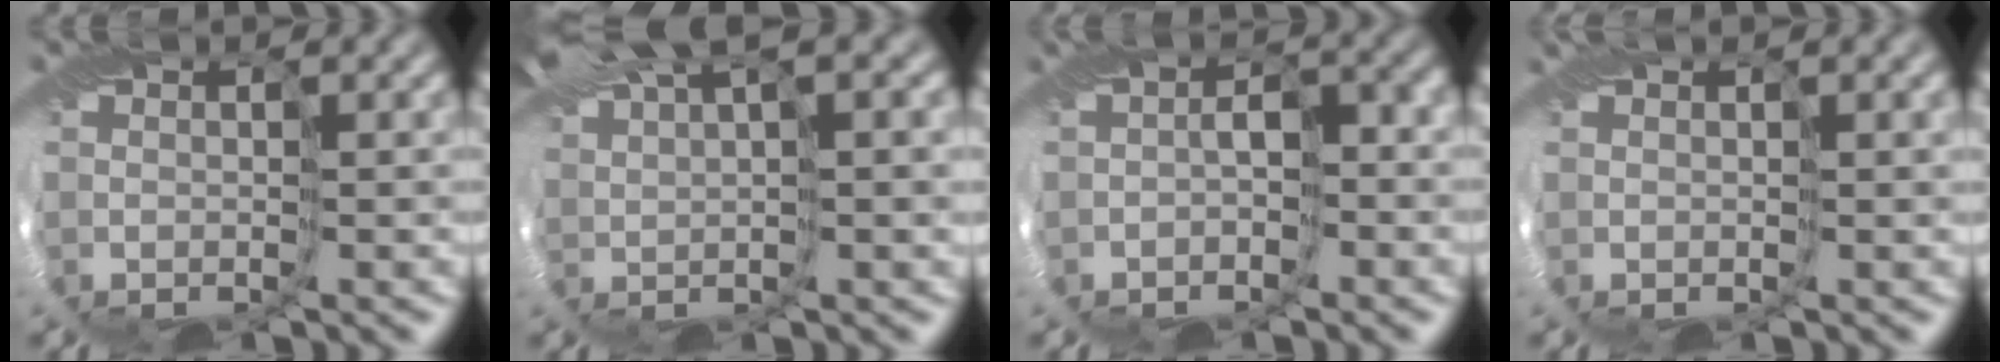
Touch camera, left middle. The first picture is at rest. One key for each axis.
{"total": 9.7, "fx": 5.6, "fy": 2.8, "fz": 7.4, "tx": -0.154, "ty": 0.025, "tz": 0.102}
{"total": 5.3, "fx": -0.3, "fy": 3.2, "fz": 4.3, "tx": -0.049, "ty": 0.019, "tz": -0.005}
{"total": 3.7, "fx": 1.8, "fy": 0.9, "fz": 3.1, "tx": -0.053, "ty": 0.010, "tz": 0.036}